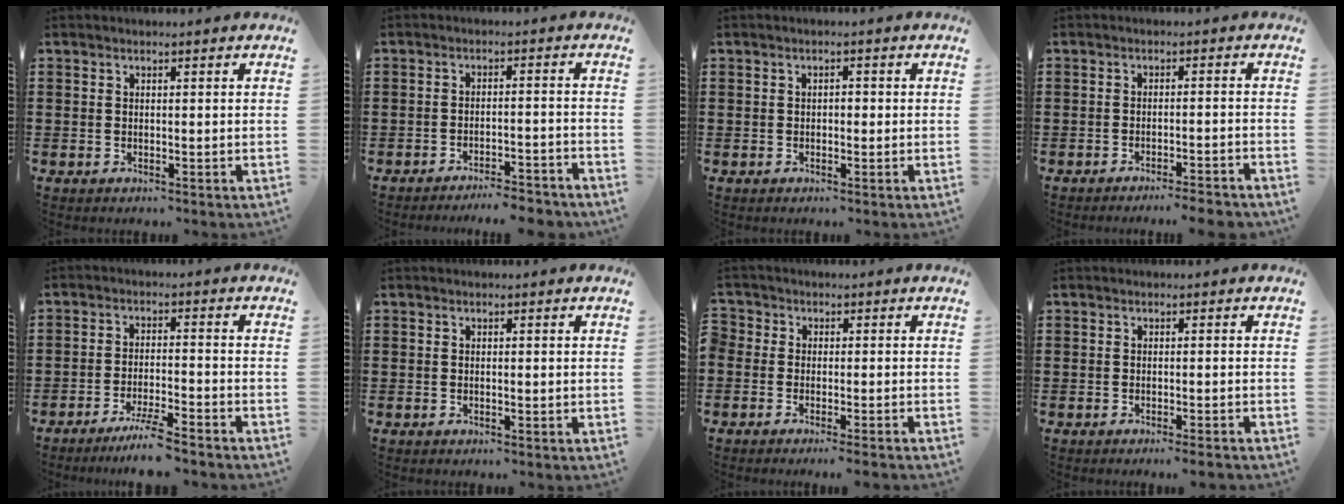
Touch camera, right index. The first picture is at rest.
{"total": 3.9, "force": [-3.8, -0.1, 0.8], "torque": [-0.016, -0.001, -0.078]}
{"total": 1.0, "force": [-0.3, 0.5, 0.7], "torque": [-0.015, 0.001, -0.006]}
{"total": 2.8, "force": [-2.6, -0.3, 1.0], "torque": [-0.017, 0.000, -0.052]}
{"total": 5.1, "force": [-4.4, -0.3, 2.6], "torque": [-0.057, -0.015, -0.083]}
{"total": 0.0}
{"total": 1.7, "force": [-1.6, 0.3, 0.2], "torque": [-0.015, 0.000, -0.036]}
{"total": 1.0, "force": [-0.8, -0.2, 0.6], "torque": [-0.010, -0.002, -0.015]}